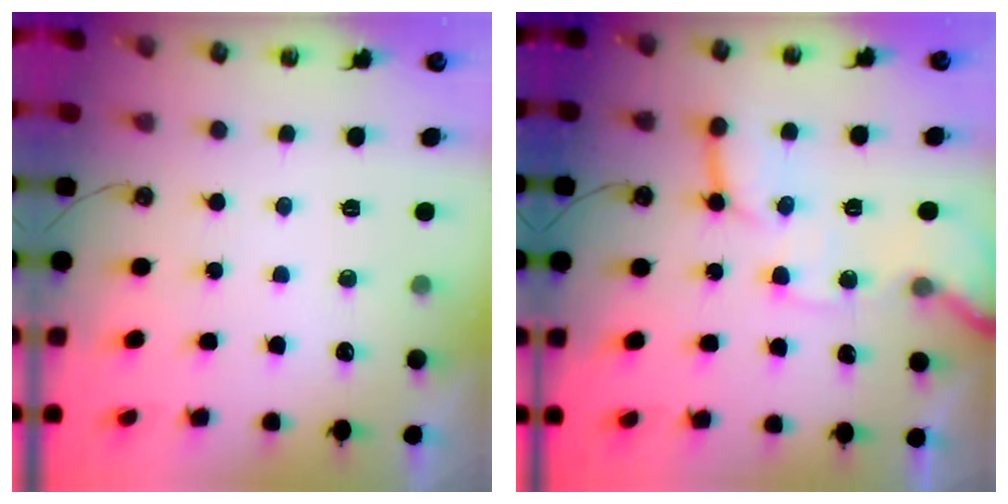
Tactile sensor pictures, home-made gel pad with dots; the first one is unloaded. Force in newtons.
{"total": 11.7, "press": 11.6, "slide": 1.5}